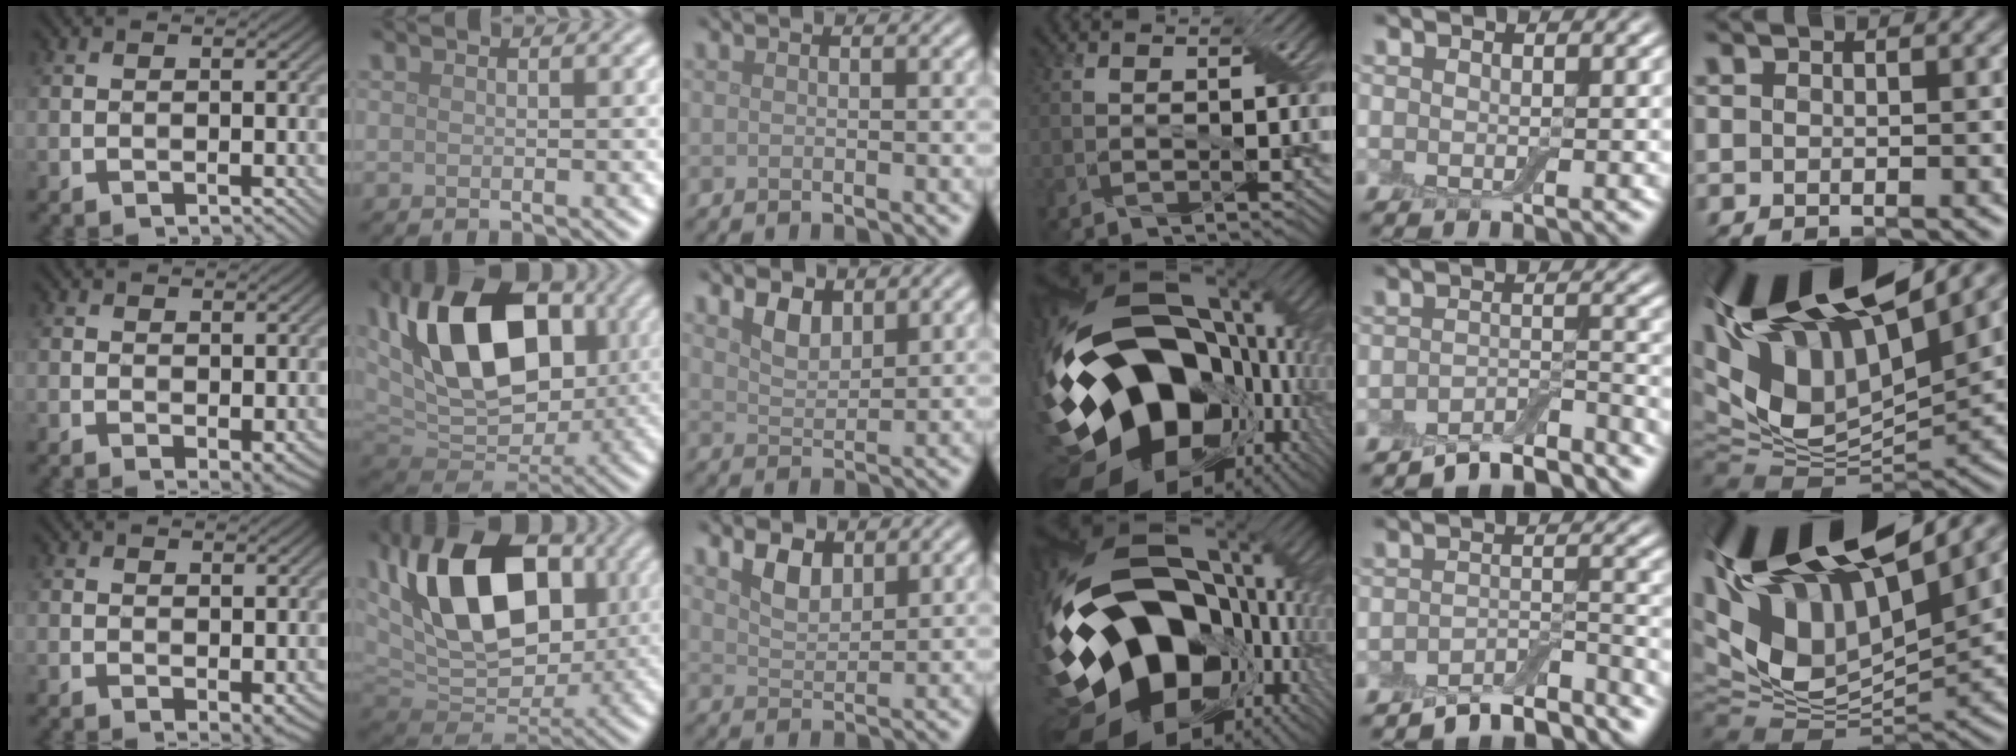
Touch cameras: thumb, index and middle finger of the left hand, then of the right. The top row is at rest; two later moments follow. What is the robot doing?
{"motion": "wrap", "object": "cling film"}